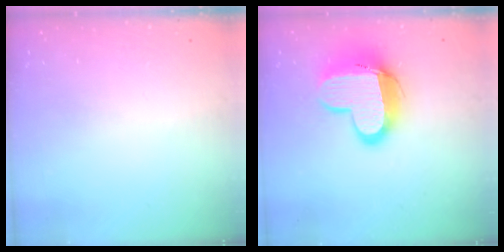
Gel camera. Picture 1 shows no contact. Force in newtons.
{"total": 14.3, "press": 14.3, "slide": 1.2}